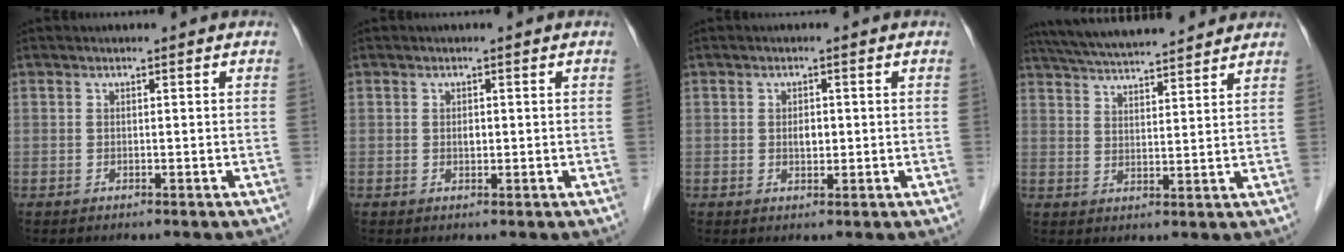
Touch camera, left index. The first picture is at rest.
{"total": 0.9, "force": [0.1, 0.6, 0.7], "torque": [-0.012, 0.001, 0.002]}
{"total": 1.7, "force": [0.1, 1.0, 1.4], "torque": [-0.024, -0.001, 0.003]}
{"total": 15.3, "force": [14.0, 1.4, 6.2], "torque": [-0.114, 0.035, 0.215]}